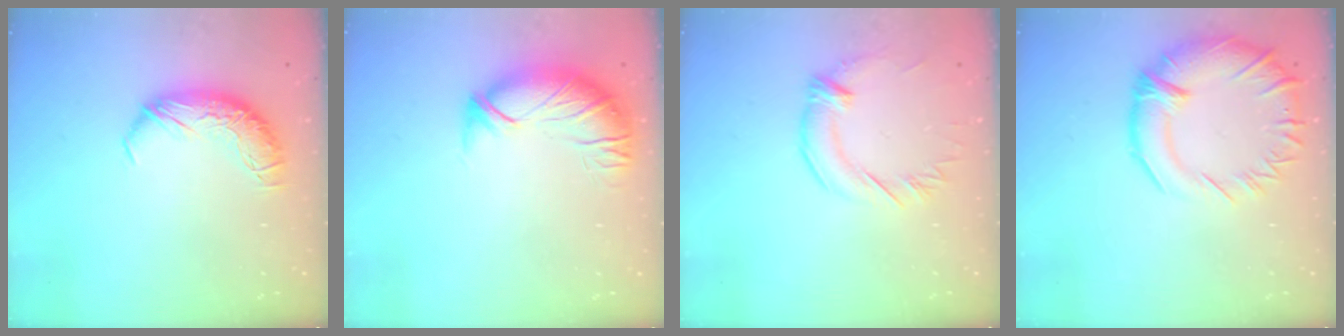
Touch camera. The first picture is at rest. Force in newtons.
{"total": 2.8, "press": 1.3, "slide": 2.5}
{"total": 1.4, "press": 1.2, "slide": 0.7}
{"total": 6.4, "press": 5.0, "slide": 3.9}